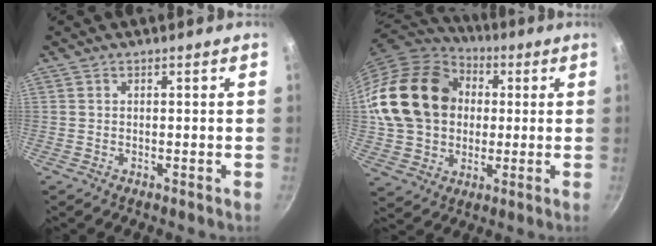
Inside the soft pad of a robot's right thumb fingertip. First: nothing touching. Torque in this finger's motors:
{"motor_torque": [2.50, 2.51, 1.09, -0.24, 0.26]}